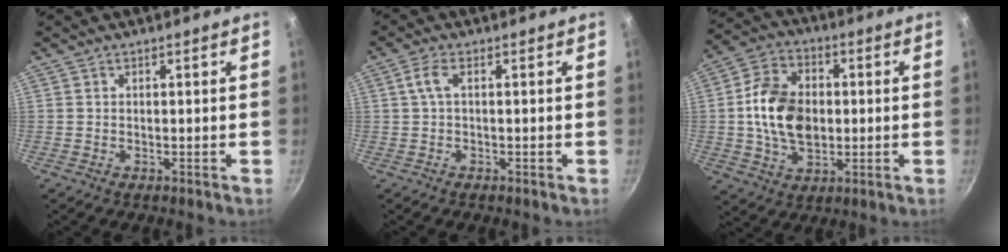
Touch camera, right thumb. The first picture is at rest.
{"total": 2.8, "force": [-0.1, 0.8, 2.7], "torque": [-0.067, 0.007, -0.003]}
{"total": 14.1, "force": [0.1, 9.7, 10.2], "torque": [-0.161, 0.011, -0.005]}